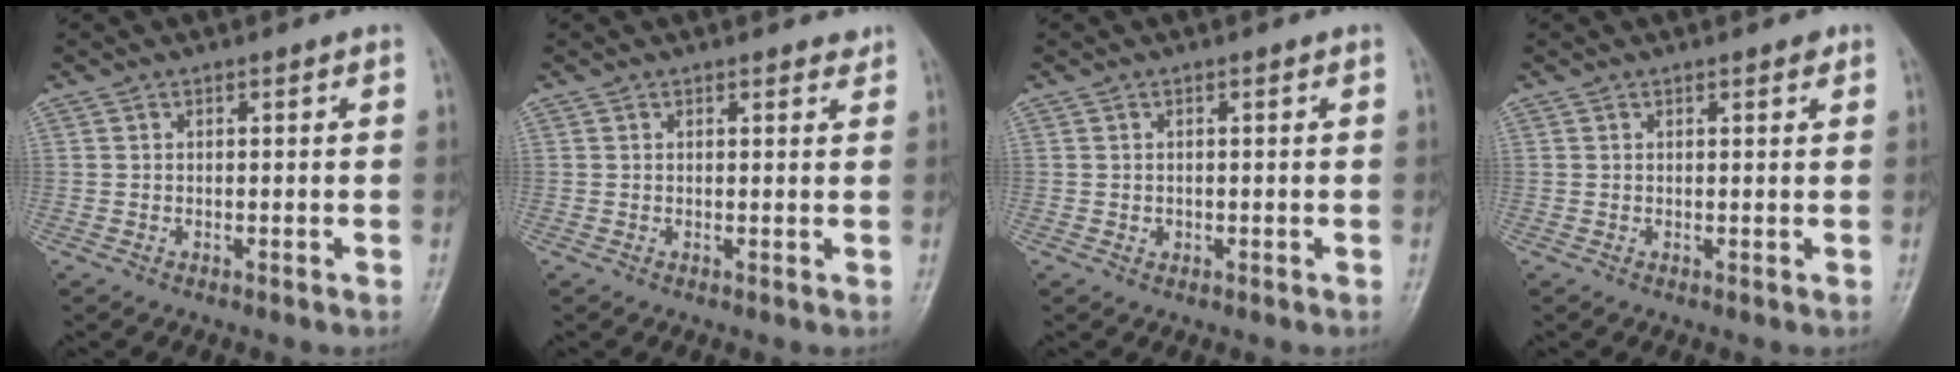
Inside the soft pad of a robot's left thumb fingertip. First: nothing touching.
{"total": 1.5, "force": [1.3, 0.5, 0.5], "torque": [0.002, -0.007, 0.014]}
{"total": 0.9, "force": [0.0, 0.8, 0.4], "torque": [-0.003, 0.001, 0.002]}
{"total": 1.3, "force": [0.8, 0.4, 0.8], "torque": [-0.009, -0.003, 0.010]}